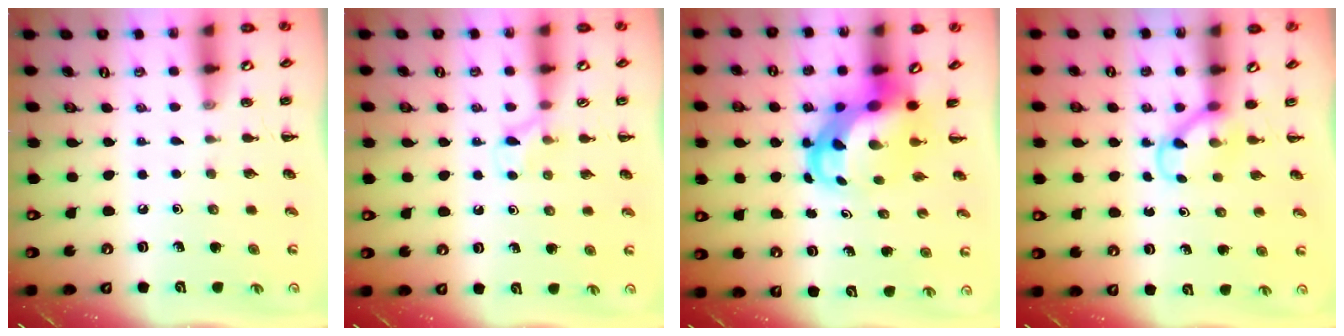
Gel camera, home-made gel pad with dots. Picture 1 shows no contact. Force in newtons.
{"total": 4.1, "press": 3.8, "slide": 1.4}
{"total": 6.1, "press": 5.9, "slide": 1.8}
{"total": 3.7, "press": 3.6, "slide": 1.1}